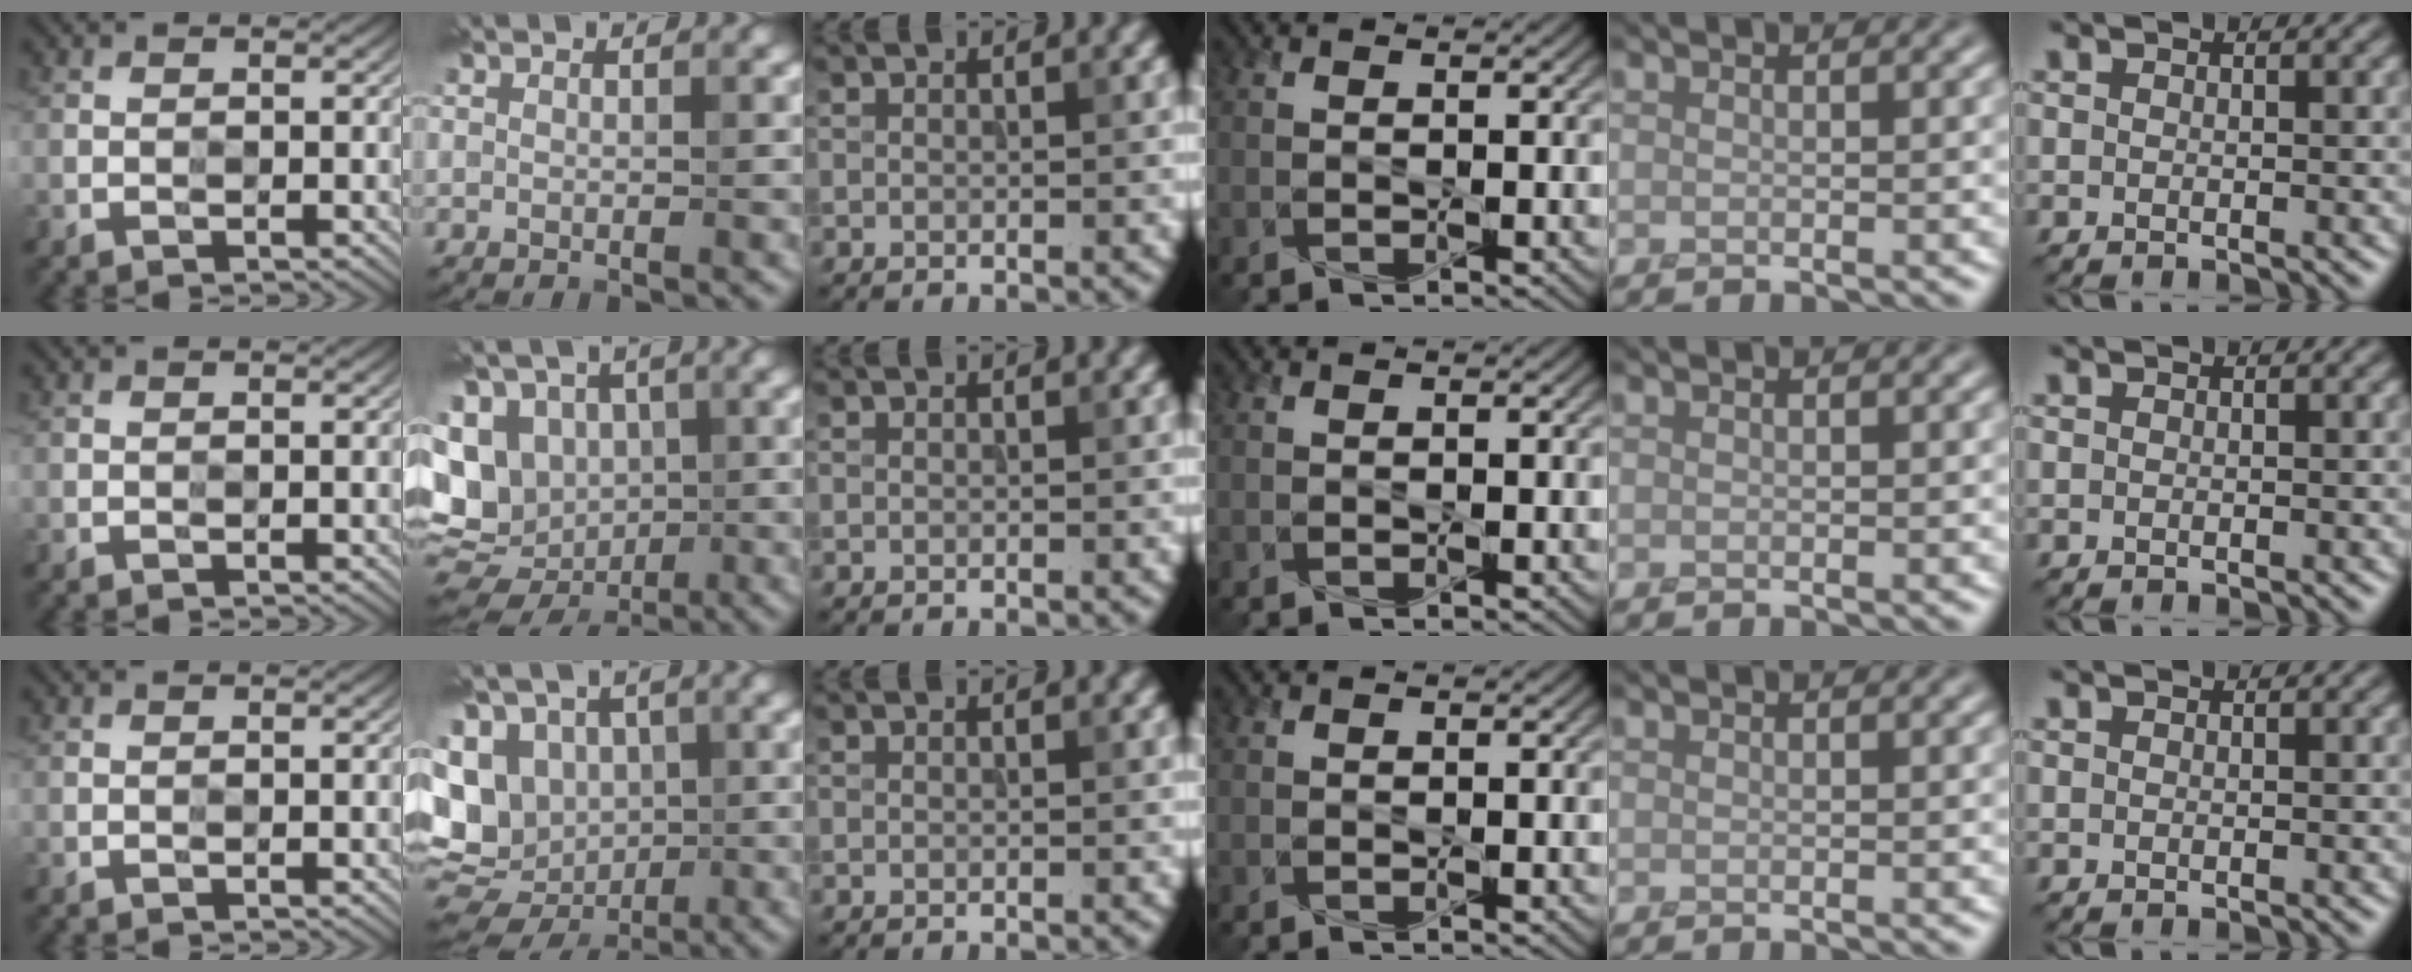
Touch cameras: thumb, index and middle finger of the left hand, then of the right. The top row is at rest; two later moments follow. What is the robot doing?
{"motion": "press", "object": "toy piano key"}